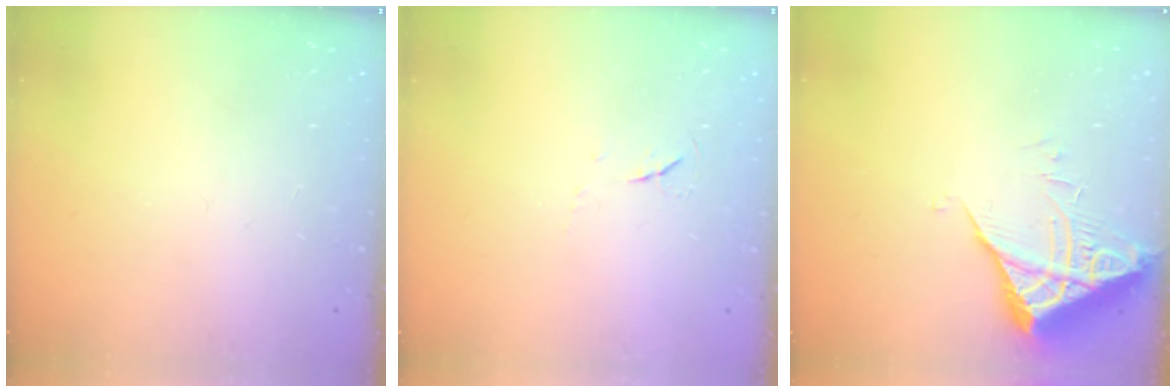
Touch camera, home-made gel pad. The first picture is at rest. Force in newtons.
{"total": 3.8, "press": 3.7, "slide": 0.6}
{"total": 5.7, "press": 5.7, "slide": 0.5}